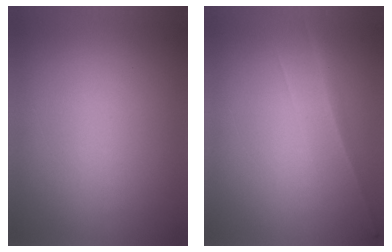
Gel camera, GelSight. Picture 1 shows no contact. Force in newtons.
{"total": 2.9}